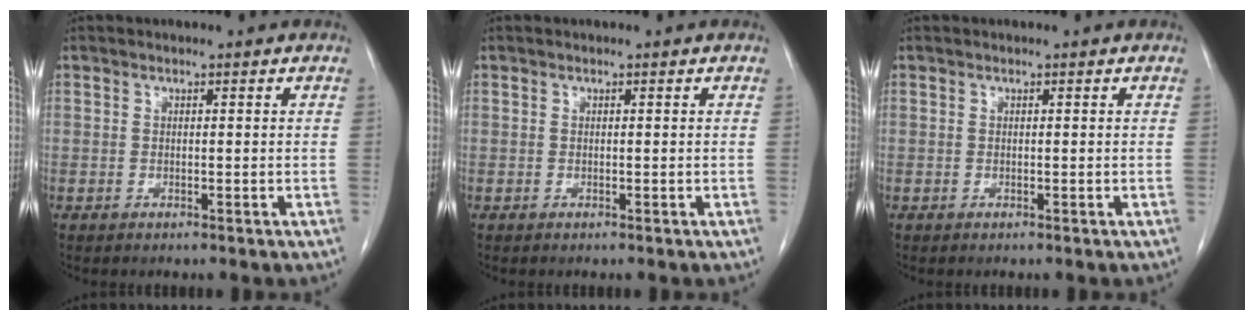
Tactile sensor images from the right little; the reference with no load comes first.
{"total": 0.0}
{"total": 0.0}